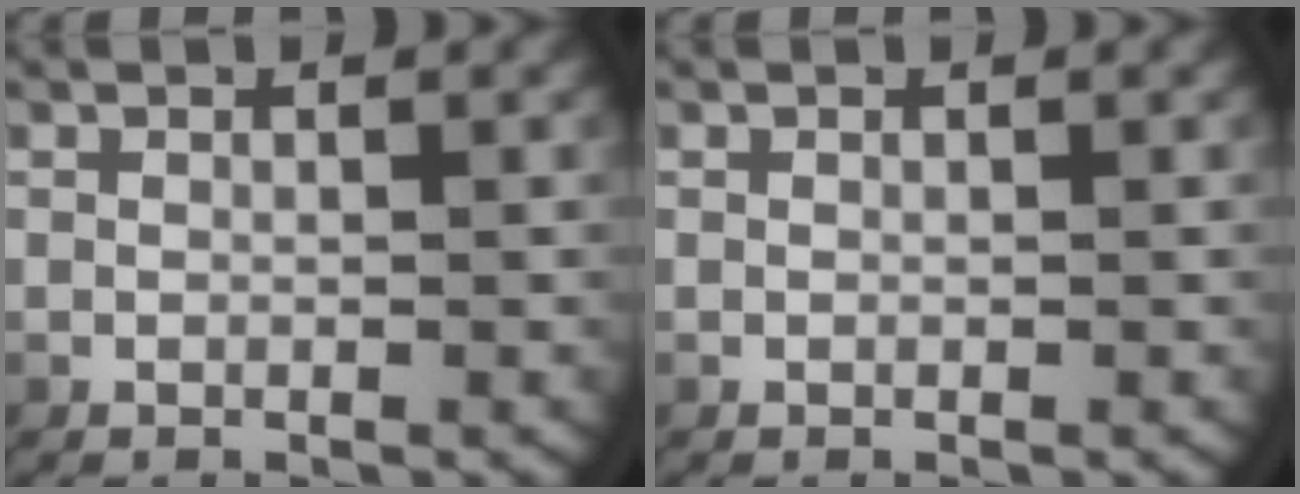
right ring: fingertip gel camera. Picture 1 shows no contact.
{"total": 0.0}